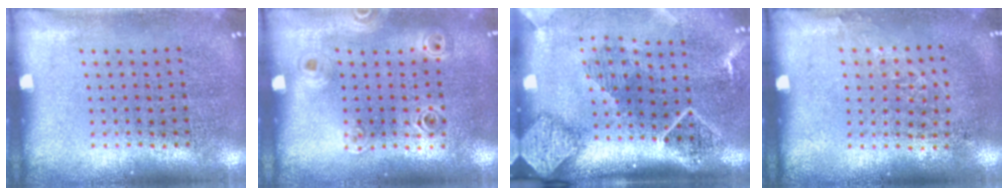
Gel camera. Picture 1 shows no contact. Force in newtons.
{"total": 1.0, "press": 1.0, "slide": 0.1}
{"total": 2.6, "press": 1.9, "slide": 1.8}
{"total": 0.8, "press": 0.6, "slide": 0.6}